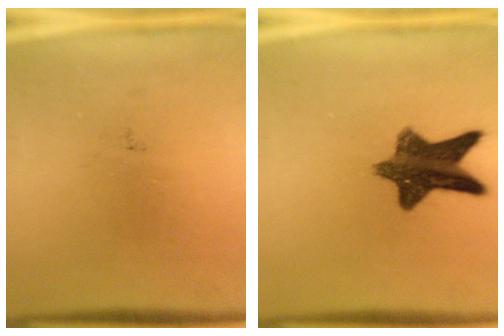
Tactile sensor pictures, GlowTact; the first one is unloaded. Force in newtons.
{"total": 11.0}